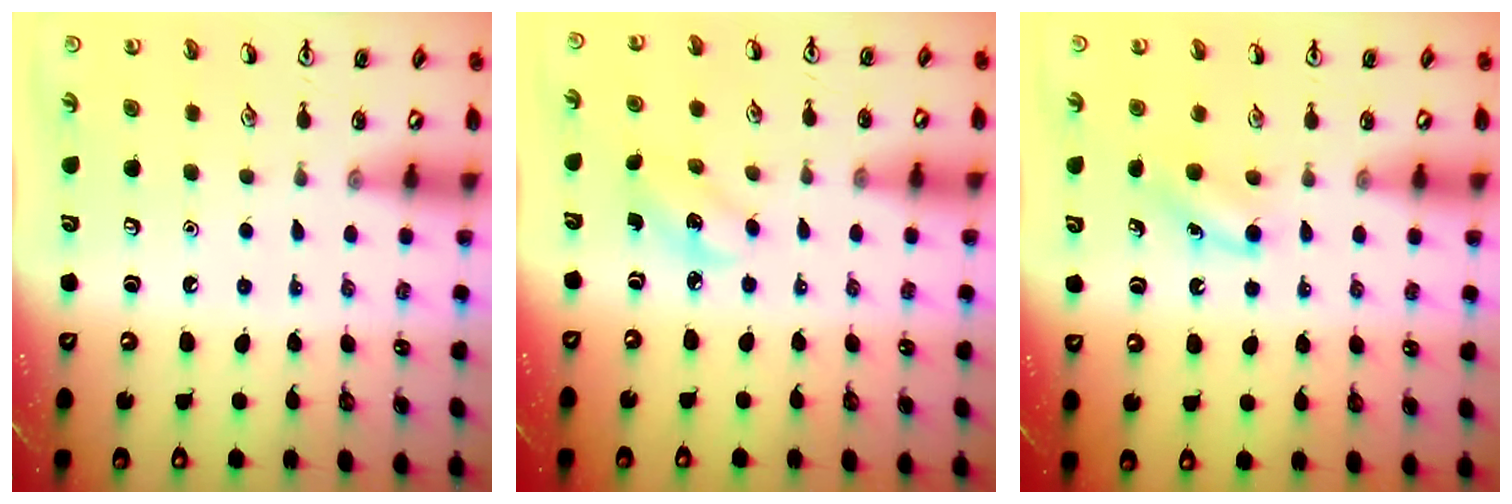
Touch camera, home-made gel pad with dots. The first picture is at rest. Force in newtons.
{"total": 2.8, "press": 2.7, "slide": 0.9}
{"total": 4.5, "press": 4.3, "slide": 1.6}